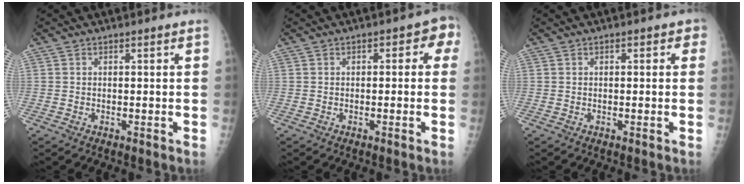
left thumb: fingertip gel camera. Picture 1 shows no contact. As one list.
[{"total": 4.2, "force": [0.5, 2.3, 3.4], "torque": [-0.015, 0.016, -0.005]}, {"total": 2.1, "force": [0.6, 1.2, 1.6], "torque": [-0.004, 0.004, 0.001]}]